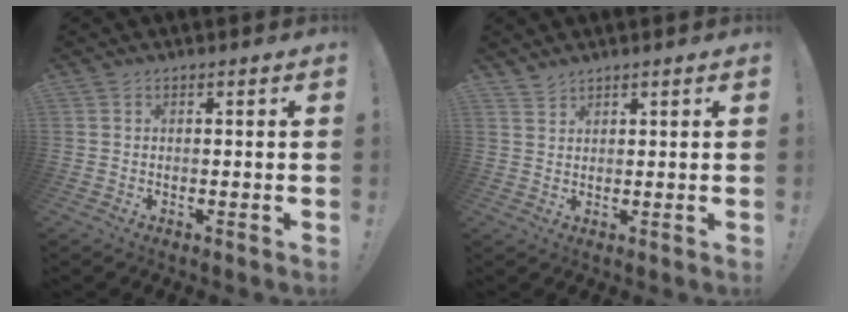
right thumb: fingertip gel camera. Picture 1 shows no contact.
{"total": 2.1, "force": [2.0, 0.3, 0.4], "torque": [-0.008, -0.014, 0.037]}